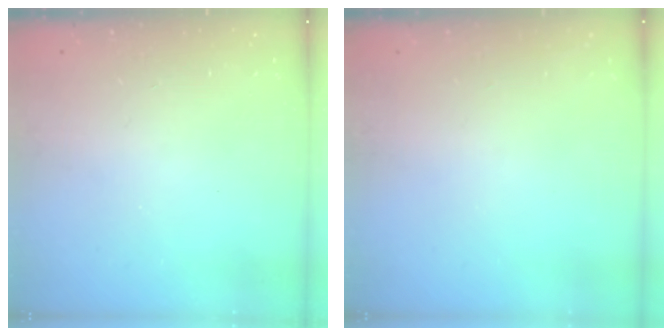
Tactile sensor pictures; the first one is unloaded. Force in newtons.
{"total": 0.0}